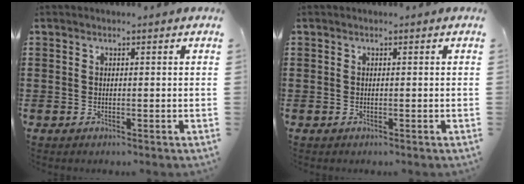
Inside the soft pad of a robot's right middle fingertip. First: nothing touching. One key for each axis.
{"total": 0.0}